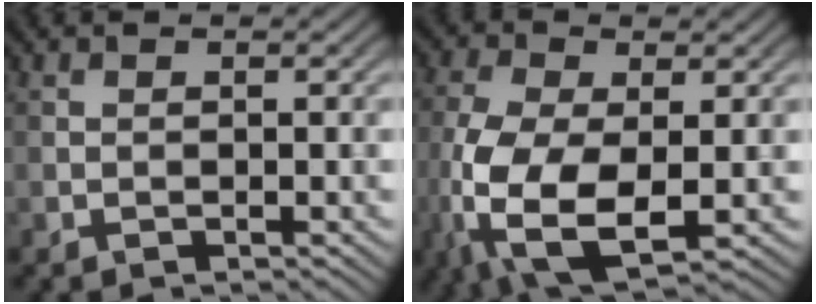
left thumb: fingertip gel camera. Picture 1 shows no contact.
{"total": 12.4, "force": [-3.2, 6.3, 10.2], "torque": [-0.263, -0.031, -0.055]}